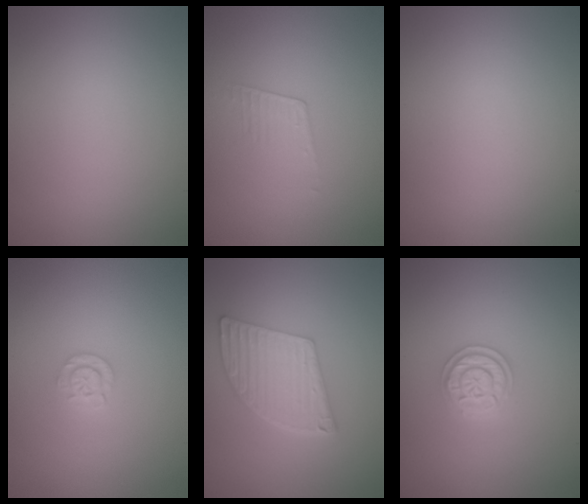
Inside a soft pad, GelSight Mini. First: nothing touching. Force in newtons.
{"total": 1.1, "press": 0.2, "slide": 1.1}
{"total": 0.0}
{"total": 1.5, "press": 1.5, "slide": 0.1}
{"total": 5.6, "press": 4.1, "slide": 3.7}
{"total": 2.3, "press": 2.3, "slide": 0.5}